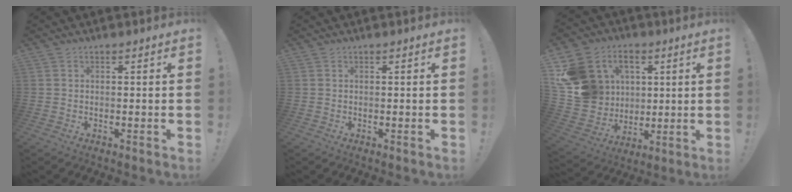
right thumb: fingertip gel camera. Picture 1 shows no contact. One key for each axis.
{"total": 0.0}
{"total": 16.1, "fx": 4.6, "fy": 14.5, "fz": 5.2, "tx": -0.091, "ty": -0.007, "tz": 0.117}